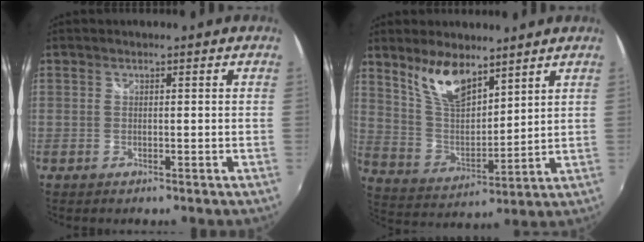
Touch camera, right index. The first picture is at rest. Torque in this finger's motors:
{"motor_torque": [0.71, 0.70, 0.20, 0.12]}